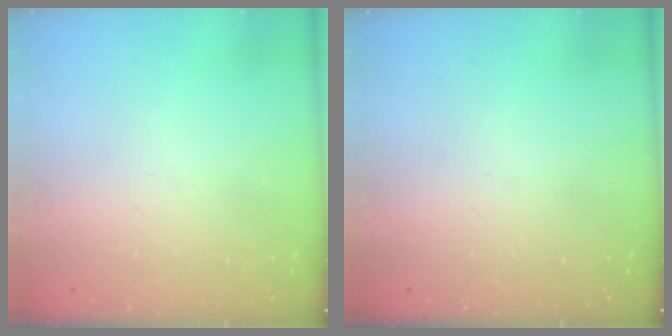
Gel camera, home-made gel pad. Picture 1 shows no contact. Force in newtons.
{"total": 0.0}